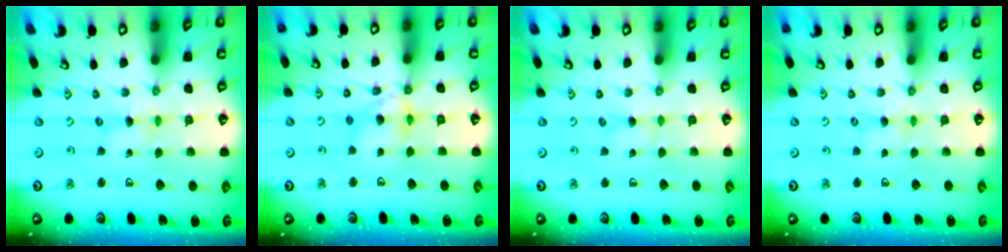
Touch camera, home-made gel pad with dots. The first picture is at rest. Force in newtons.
{"total": 10.4, "press": 10.3, "slide": 1.1}
{"total": 1.2, "press": 1.2, "slide": 0.2}
{"total": 2.5, "press": 2.5, "slide": 0.4}